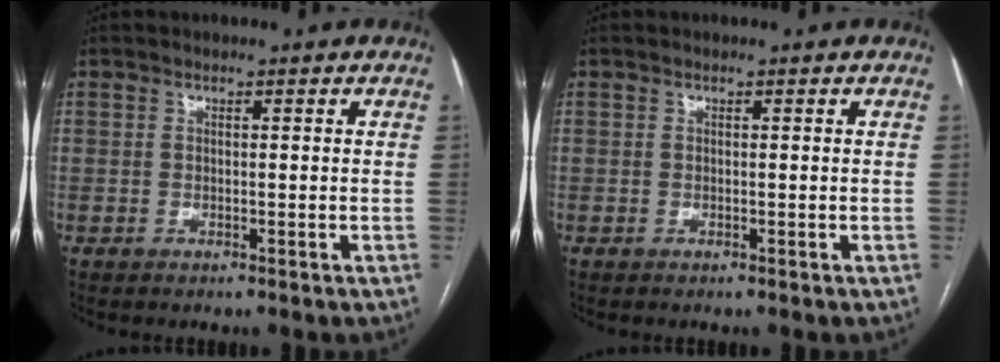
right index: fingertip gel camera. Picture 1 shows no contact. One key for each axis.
{"total": 0.0}